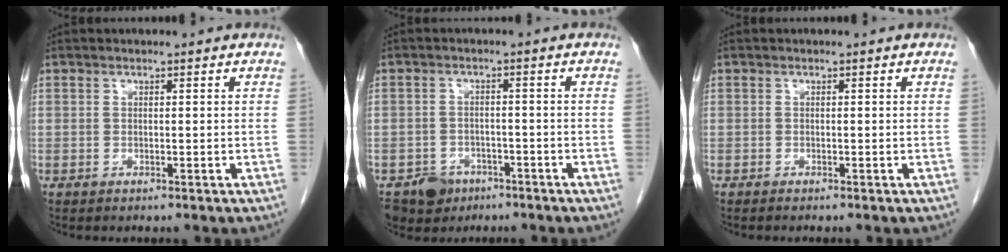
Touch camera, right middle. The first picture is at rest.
{"total": 5.1, "force": [-3.3, 3.7, 0.9], "torque": [-0.013, 0.005, -0.050]}
{"total": 0.0}